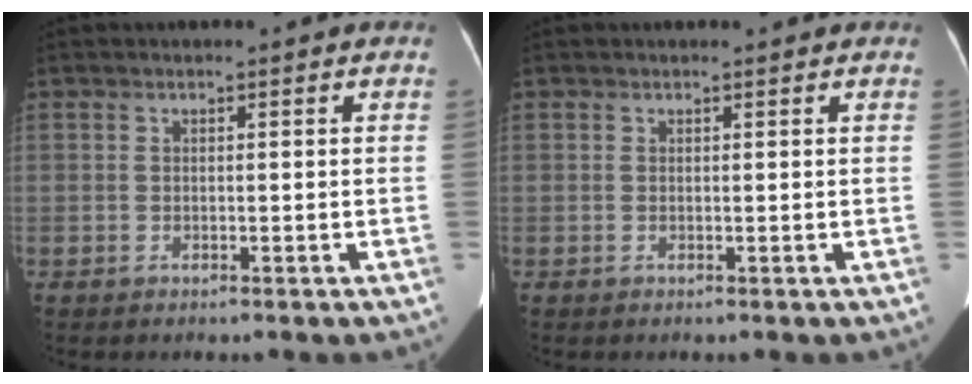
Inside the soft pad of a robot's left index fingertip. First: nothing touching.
{"total": 0.7, "force": [0.7, 0.1, 0.3], "torque": [-0.007, 0.006, 0.009]}